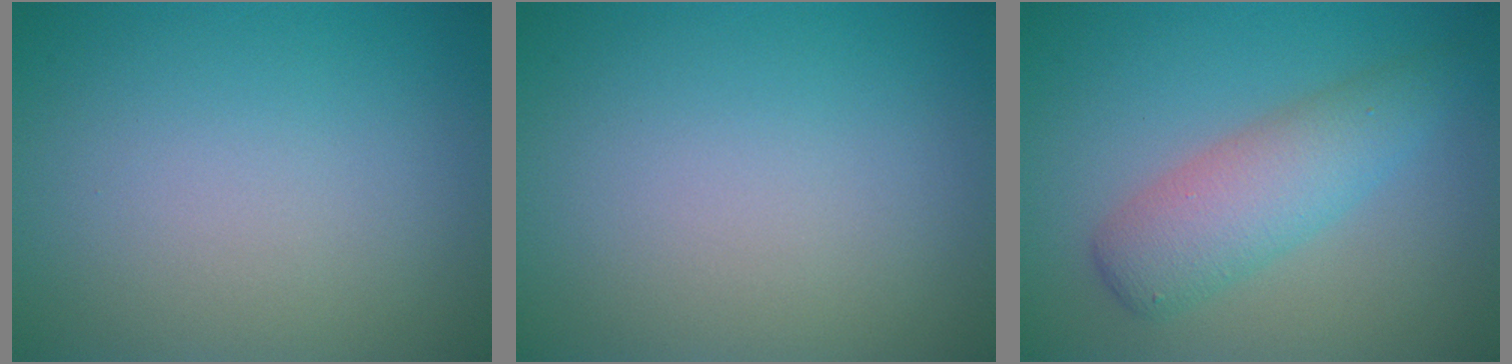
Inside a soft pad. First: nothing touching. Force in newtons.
{"total": 0.0}
{"total": 4.5, "press": 4.5, "slide": 0.1}